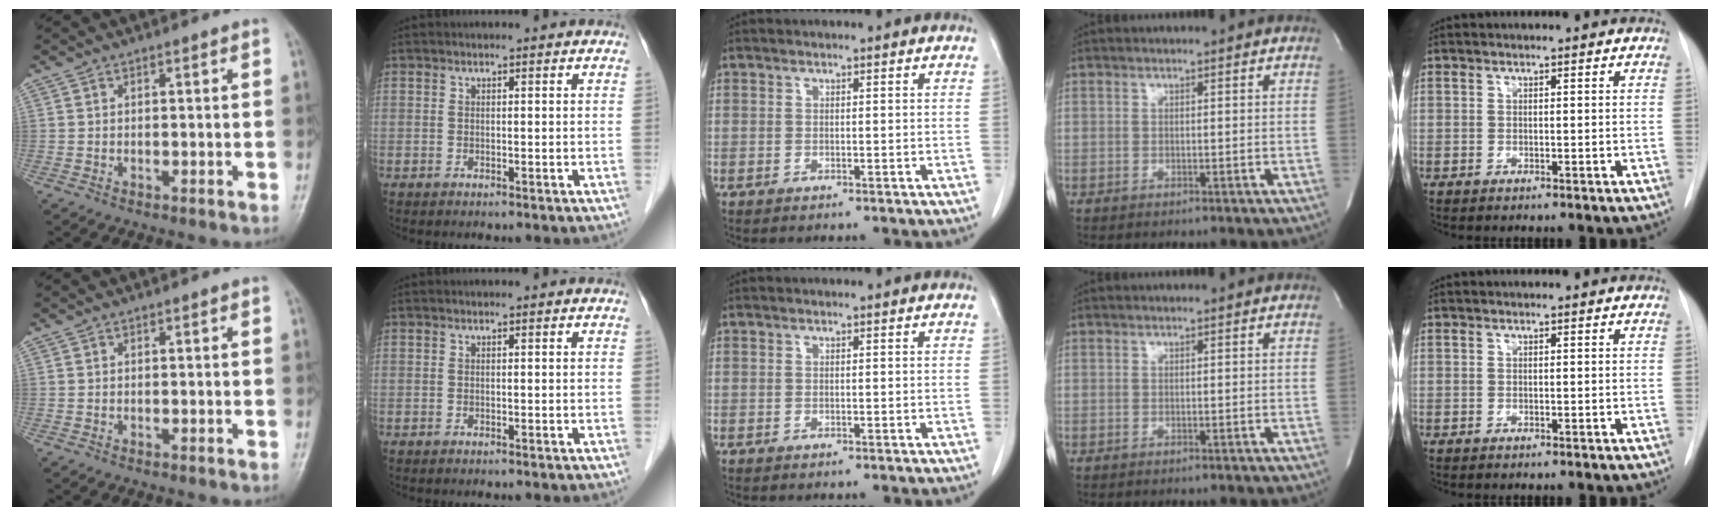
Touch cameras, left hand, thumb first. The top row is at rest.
{}